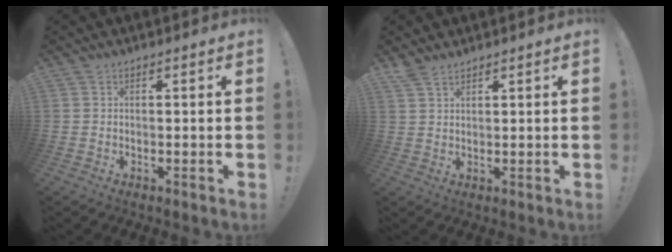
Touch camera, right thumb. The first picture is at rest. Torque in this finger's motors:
{"motor_torque": [-0.08, -0.19, 0.15, 0.14, 0.10]}